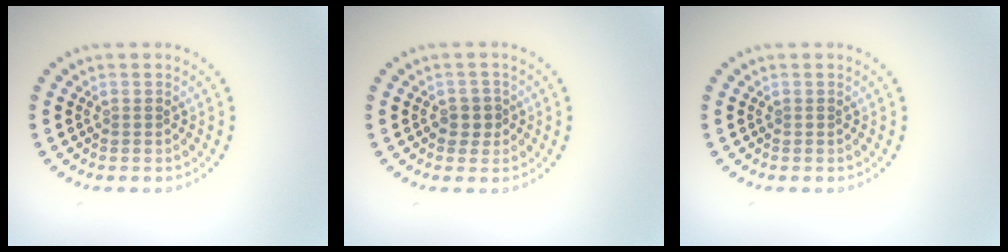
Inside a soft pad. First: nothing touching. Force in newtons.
{"total": 1.4, "press": 1.3, "slide": 0.6}
{"total": 0.0}